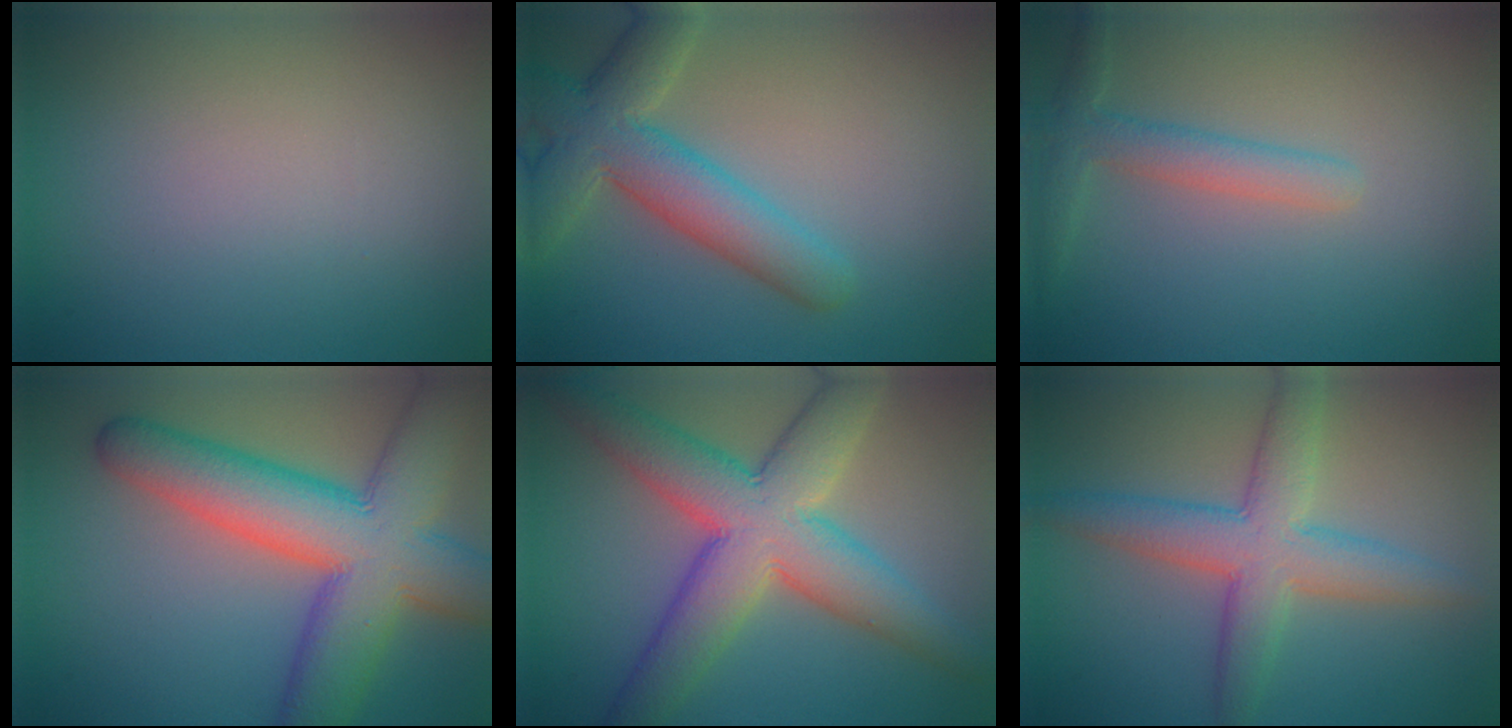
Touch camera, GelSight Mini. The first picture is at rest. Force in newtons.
{"total": 6.3, "press": 6.3, "slide": 0.3}
{"total": 2.5, "press": 2.5, "slide": 0.0}
{"total": 11.9, "press": 11.9, "slide": 0.6}
{"total": 10.0, "press": 10.0, "slide": 0.5}
{"total": 5.4, "press": 5.4, "slide": 0.1}